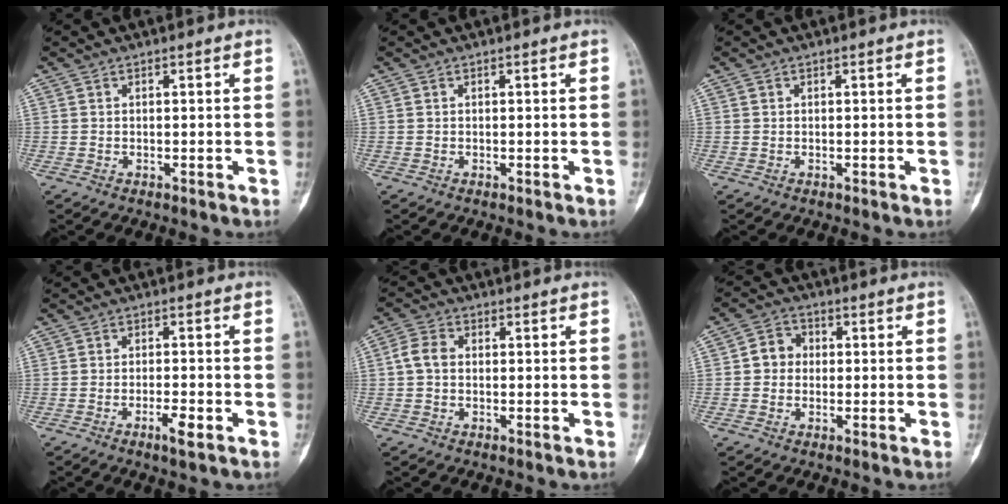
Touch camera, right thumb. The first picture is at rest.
{"total": 0.0}
{"total": 0.0}
{"total": 3.3, "force": [-1.6, 0.6, 2.8], "torque": [-0.051, 0.005, -0.030]}
{"total": 3.9, "force": [0.0, 2.9, 2.6], "torque": [-0.051, 0.012, -0.007]}
{"total": 4.7, "force": [0.0, 4.2, 2.1], "torque": [-0.013, 0.014, -0.010]}